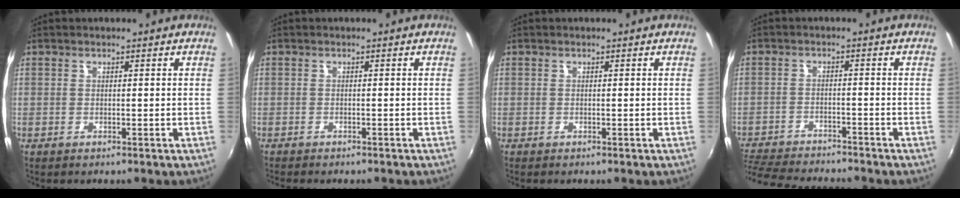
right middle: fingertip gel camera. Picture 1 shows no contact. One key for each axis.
{"total": 2.2, "fx": -2.0, "fy": 0.5, "fz": 0.7, "tx": -0.022, "ty": -0.013, "tz": -0.032}
{"total": 0.0}
{"total": 12.5, "fx": -11.3, "fy": 2.4, "fz": 4.6, "tx": -0.117, "ty": -0.017, "tz": -0.184}